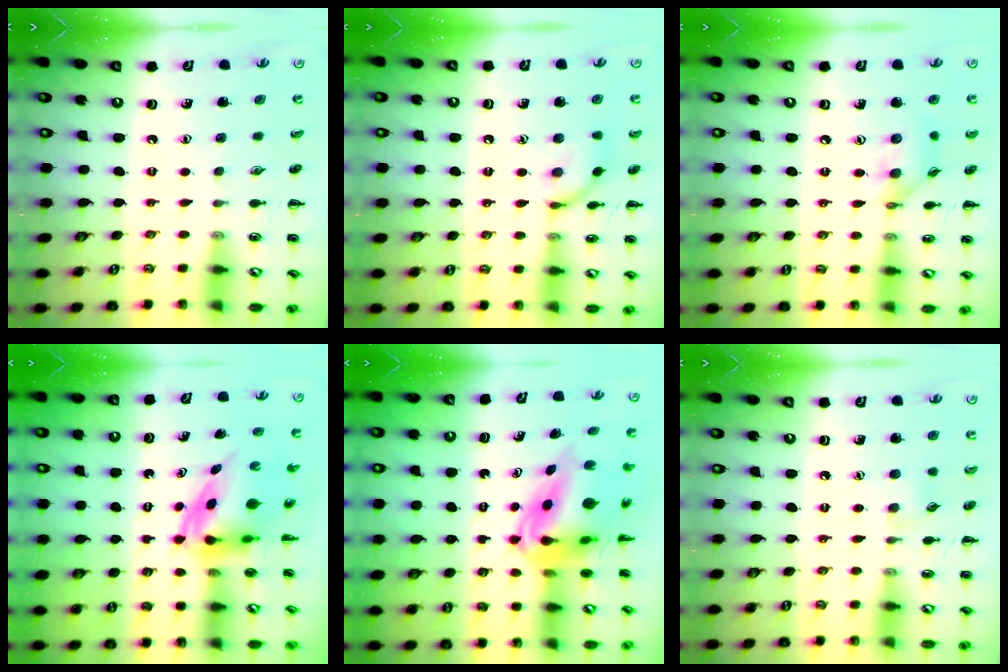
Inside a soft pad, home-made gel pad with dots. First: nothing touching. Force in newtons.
{"total": 9.6, "press": 9.6, "slide": 0.4}
{"total": 10.0, "press": 10.0, "slide": 1.3}
{"total": 3.8, "press": 3.7, "slide": 0.9}
{"total": 9.1, "press": 8.7, "slide": 2.6}
{"total": 5.1, "press": 4.8, "slide": 1.8}